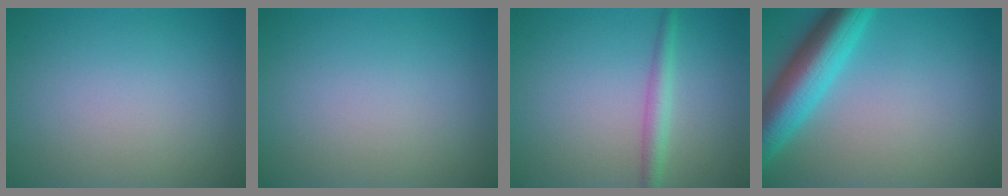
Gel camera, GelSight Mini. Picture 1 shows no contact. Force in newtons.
{"total": 0.0}
{"total": 2.1, "press": 2.1, "slide": 0.1}
{"total": 7.4, "press": 7.4, "slide": 0.3}